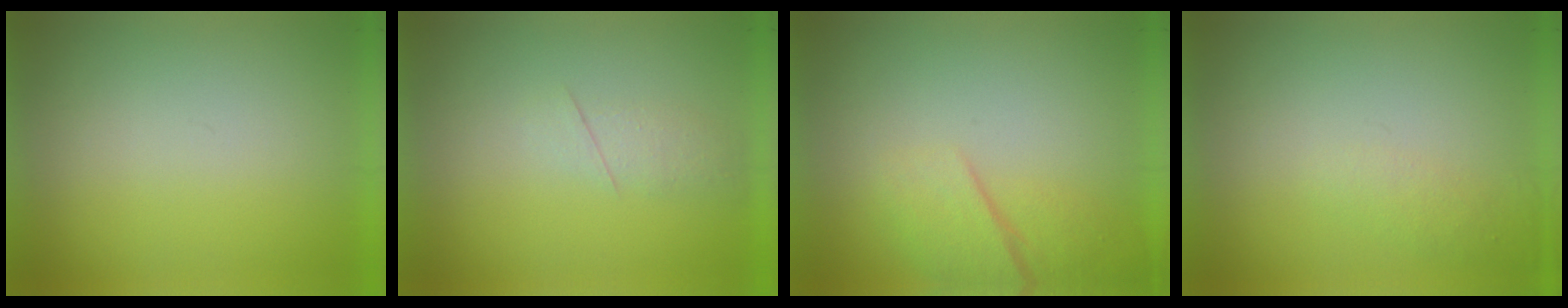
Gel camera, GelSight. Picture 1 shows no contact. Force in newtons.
{"total": 2.1}
{"total": 2.2}
{"total": 1.1}